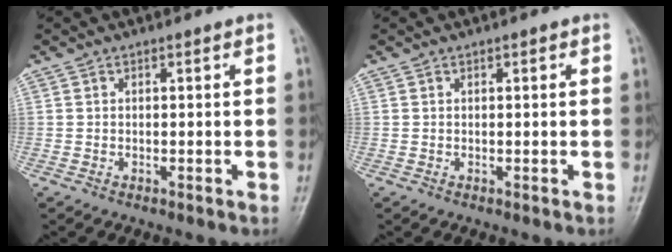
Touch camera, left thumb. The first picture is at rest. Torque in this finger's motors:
{"motor_torque": [-0.16, 0.02, -0.14, -0.07, 0.00]}